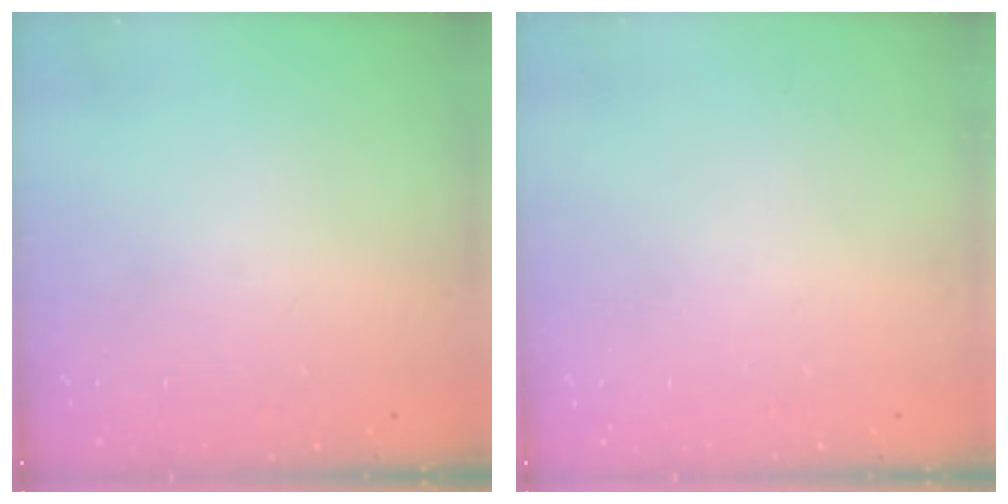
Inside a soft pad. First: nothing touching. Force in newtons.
{"total": 0.0}